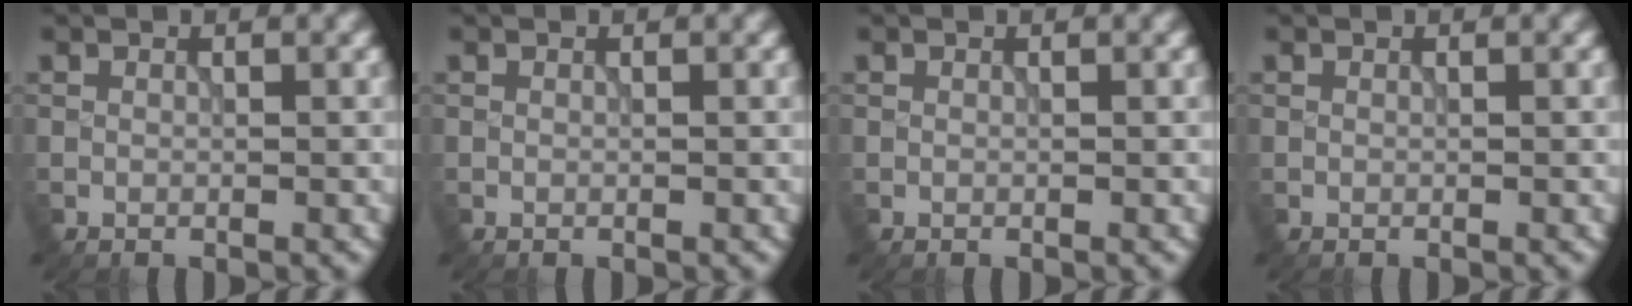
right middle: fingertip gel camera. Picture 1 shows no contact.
{"total": 0.0}
{"total": 0.0}
{"total": 0.0}